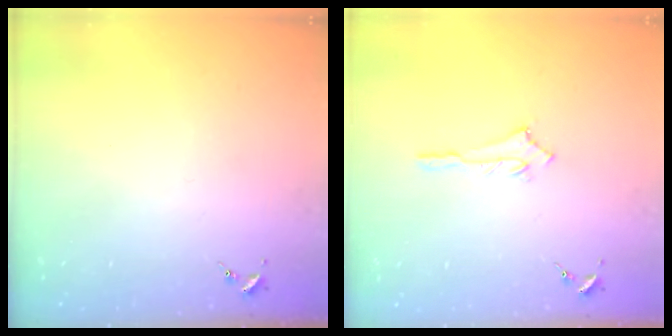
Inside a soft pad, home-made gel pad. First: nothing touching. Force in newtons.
{"total": 2.5, "press": 2.5, "slide": 0.2}